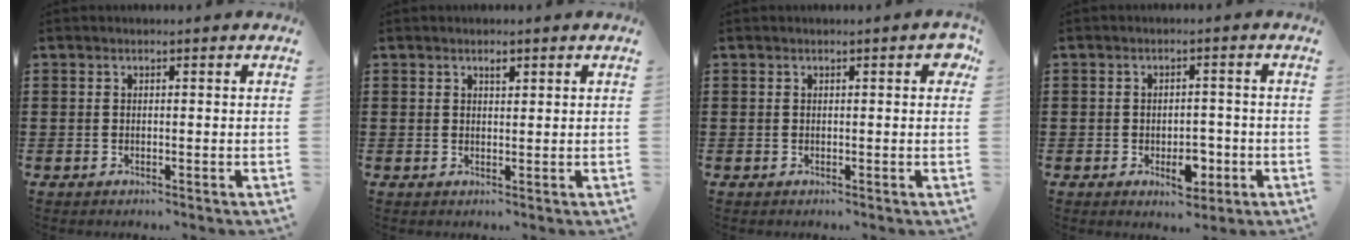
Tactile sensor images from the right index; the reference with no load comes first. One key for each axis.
{"total": 1.2, "fx": 0.7, "fy": 0.5, "fz": 0.8, "tx": -0.017, "ty": 0.002, "tz": 0.013}
{"total": 1.3, "fx": 0.3, "fy": 0.4, "fz": 1.2, "tx": -0.017, "ty": 0.002, "tz": 0.001}
{"total": 5.2, "fx": -2.1, "fy": 2.9, "fz": 3.8, "tx": -0.052, "ty": 0.007, "tz": -0.036}